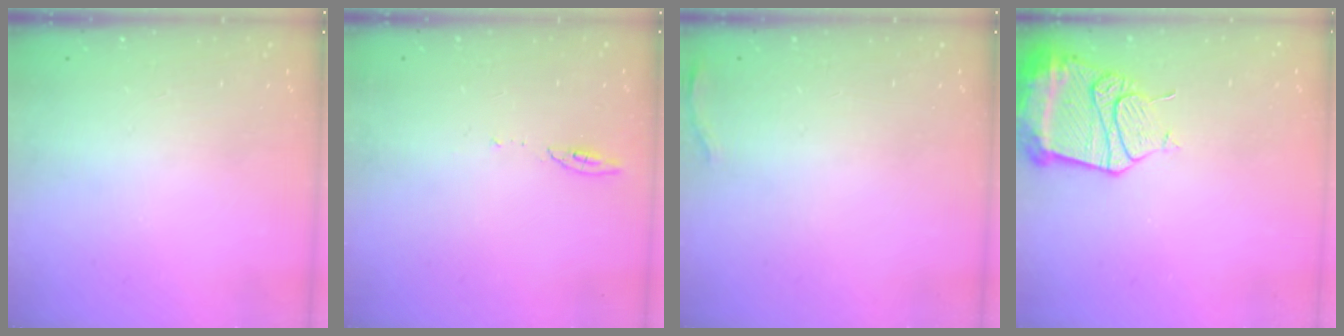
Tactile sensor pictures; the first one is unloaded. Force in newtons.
{"total": 4.8, "press": 4.8, "slide": 0.6}
{"total": 7.3, "press": 5.5, "slide": 4.8}
{"total": 14.5, "press": 14.4, "slide": 1.7}